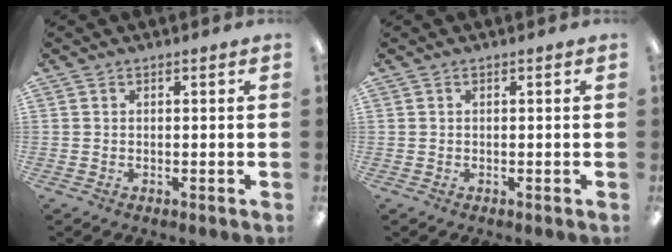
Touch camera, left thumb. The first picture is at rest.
{"total": 0.0}